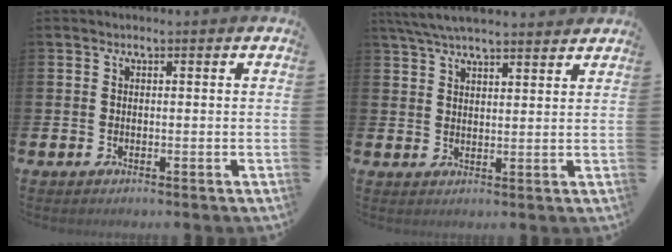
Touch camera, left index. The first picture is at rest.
{"total": 5.5, "force": [5.1, 0.8, 1.8], "torque": [-0.052, -0.011, 0.096]}